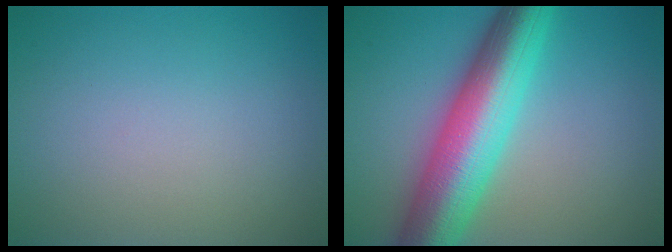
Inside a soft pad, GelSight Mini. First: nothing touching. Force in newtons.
{"total": 10.7, "press": 10.7, "slide": 0.1}